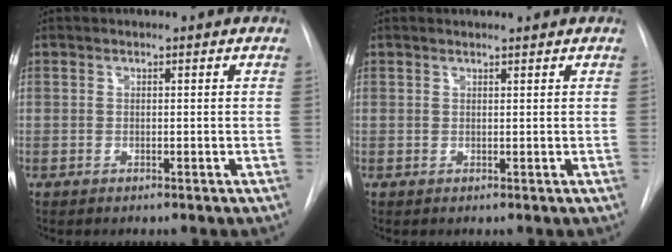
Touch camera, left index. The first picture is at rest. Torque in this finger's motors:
{"motor_torque": [-0.07, -0.01, 0.03, 0.01]}